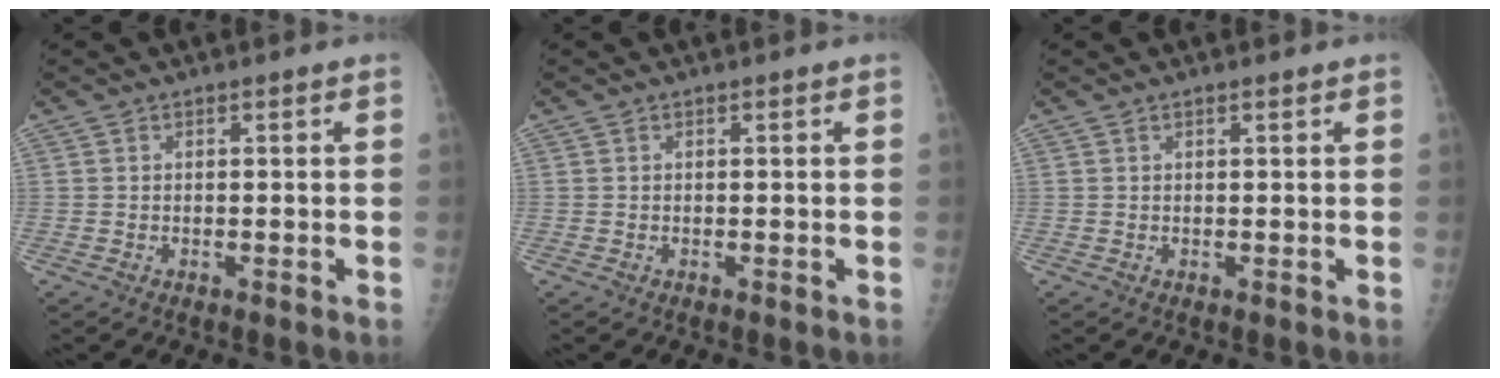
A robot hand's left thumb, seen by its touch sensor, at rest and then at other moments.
{"total": 0.0}
{"total": 0.6, "force": [0.5, 0.2, 0.3], "torque": [-0.007, -0.002, 0.008]}